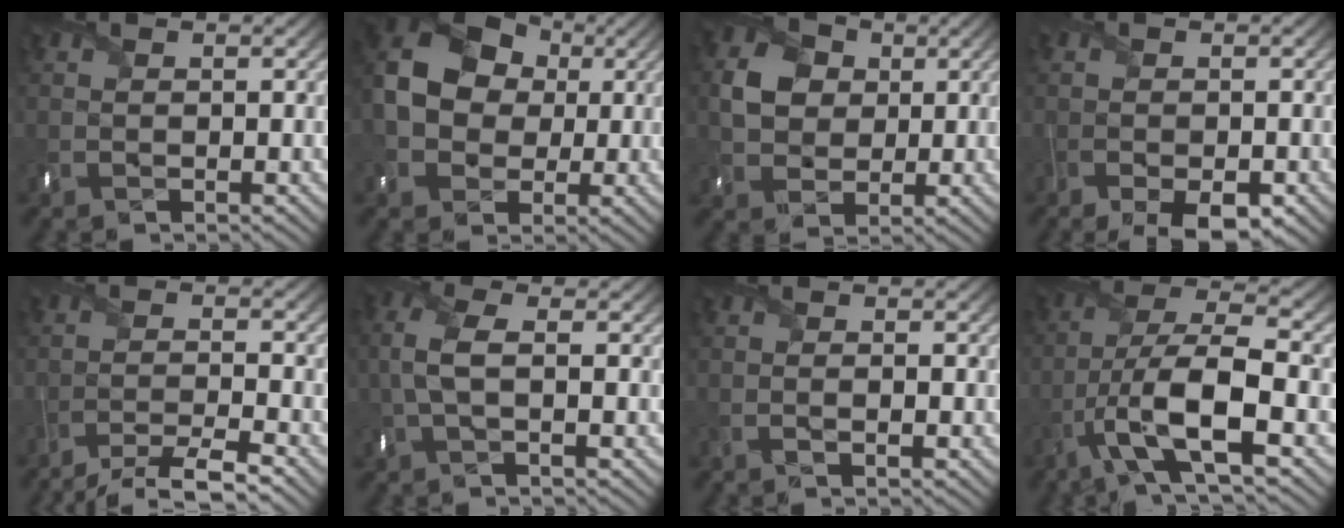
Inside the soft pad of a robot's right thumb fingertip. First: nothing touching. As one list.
[{"total": 12.5, "force": [1.0, 10.1, 7.4], "torque": [-0.178, 0.001, 0.011]}, {"total": 5.9, "force": [1.3, 4.9, 2.9], "torque": [-0.071, 0.006, 0.012]}, {"total": 4.4, "force": [-2.6, 2.0, 2.9], "torque": [-0.061, -0.014, -0.043]}, {"total": 5.1, "force": [-4.4, 0.0, 2.5], "torque": [-0.041, 0.002, -0.093]}, {"total": 4.8, "force": [-0.2, 2.0, 4.4], "torque": [-0.119, 0.009, -0.011]}, {"total": 0.9, "force": [-0.6, -0.1, 0.6], "torque": [-0.006, -0.002, -0.014]}, {"total": 10.3, "force": [-4.7, 2.6, 8.8], "torque": [-0.175, -0.003, -0.100]}]